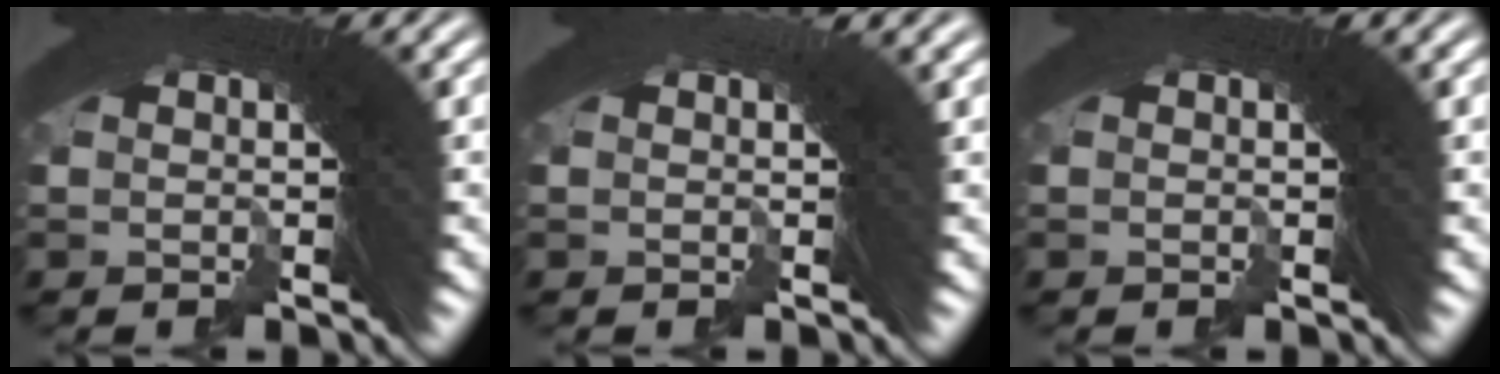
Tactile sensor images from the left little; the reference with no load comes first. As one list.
[{"total": 0.9, "force": [0.6, 0.1, 0.6], "torque": [-0.006, 0.005, 0.005]}, {"total": 0.0}]